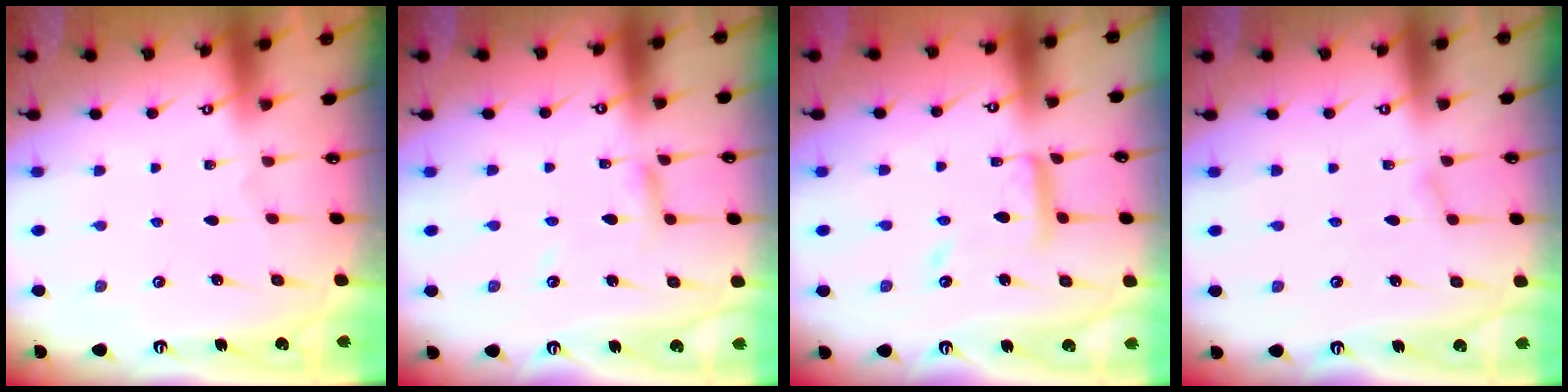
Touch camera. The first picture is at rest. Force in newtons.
{"total": 4.6, "press": 4.6, "slide": 0.4}
{"total": 11.5, "press": 11.5, "slide": 1.0}
{"total": 2.8, "press": 2.8, "slide": 0.2}